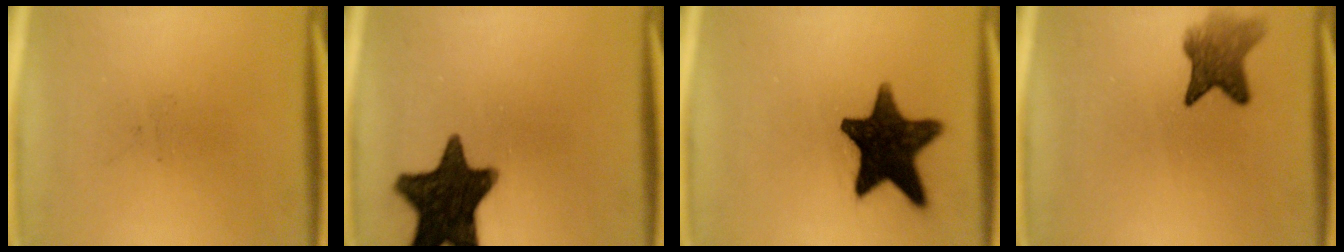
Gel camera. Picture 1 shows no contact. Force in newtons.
{"total": 16.3}
{"total": 16.4}
{"total": 5.6}